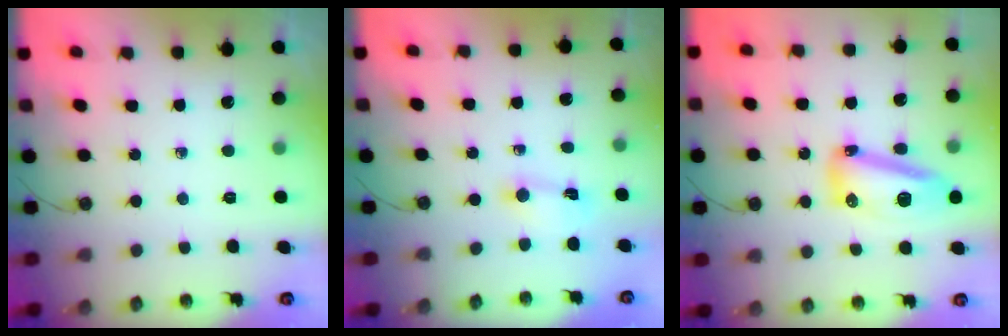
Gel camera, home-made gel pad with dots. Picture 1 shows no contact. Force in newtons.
{"total": 1.5, "press": 1.5, "slide": 0.2}
{"total": 13.0, "press": 12.9, "slide": 1.7}